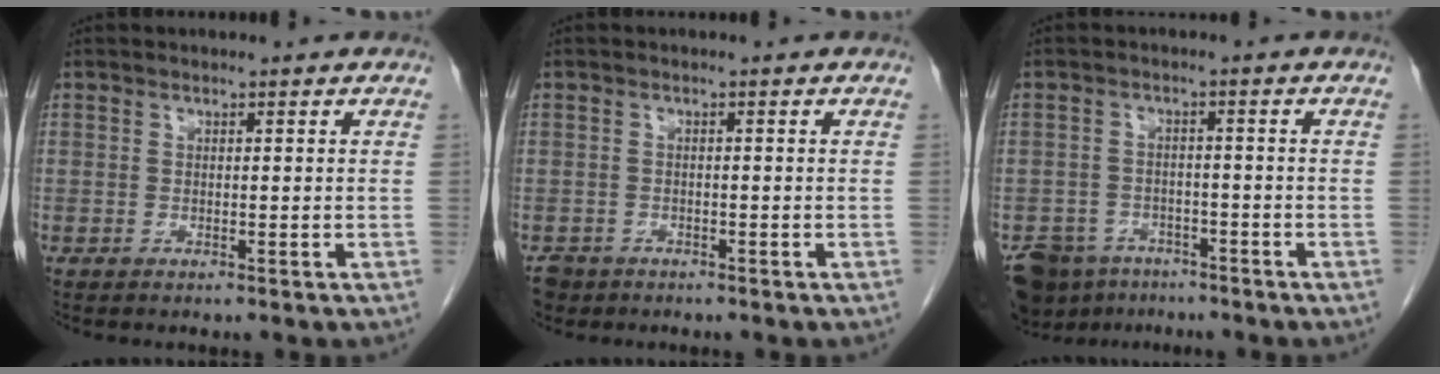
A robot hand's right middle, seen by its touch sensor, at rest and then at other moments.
{"total": 2.9, "force": [-2.2, 1.9, 0.2], "torque": [-0.011, 0.001, -0.039]}
{"total": 8.8, "force": [-6.7, 5.2, 2.4], "torque": [-0.048, -0.002, -0.103]}